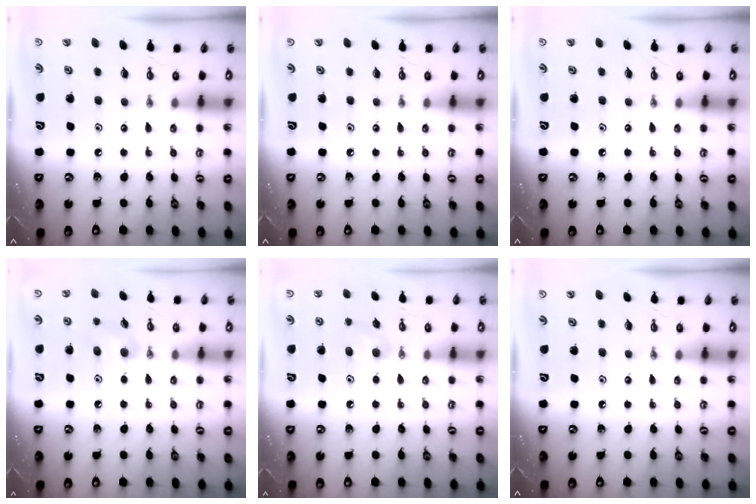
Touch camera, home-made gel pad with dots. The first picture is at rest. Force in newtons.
{"total": 0.0}
{"total": 0.0}
{"total": 7.1, "press": 6.9, "slide": 1.7}
{"total": 7.3, "press": 6.4, "slide": 3.7}
{"total": 0.0}